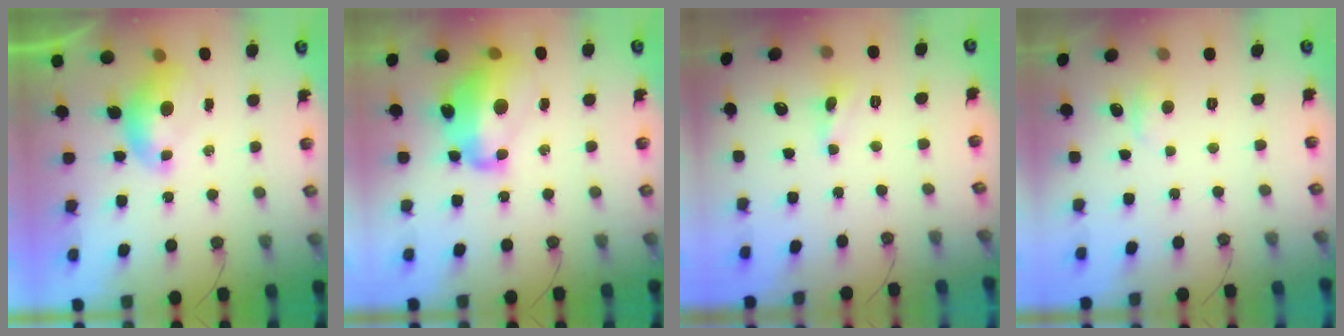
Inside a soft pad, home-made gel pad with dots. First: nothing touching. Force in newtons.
{"total": 11.2, "press": 11.1, "slide": 1.5}
{"total": 0.6, "press": 0.5, "slide": 0.4}
{"total": 1.3, "press": 1.0, "slide": 0.7}